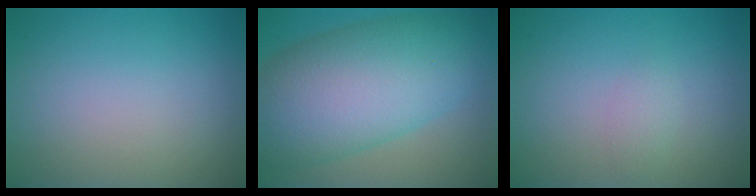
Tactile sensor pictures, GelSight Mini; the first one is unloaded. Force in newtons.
{"total": 12.1, "press": 12.1, "slide": 0.2}
{"total": 1.1, "press": 1.1, "slide": 0.0}